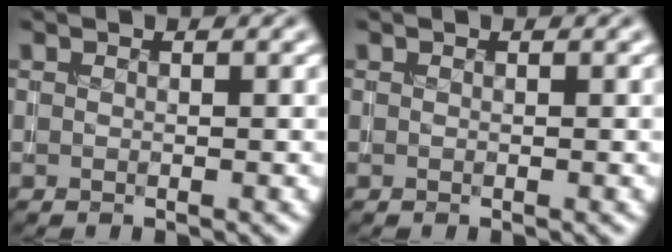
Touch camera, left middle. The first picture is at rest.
{"total": 0.0}